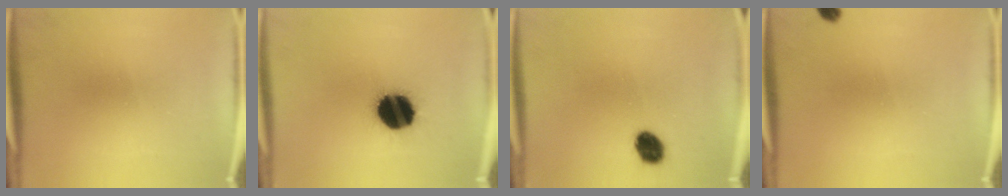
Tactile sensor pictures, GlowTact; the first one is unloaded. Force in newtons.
{"total": 16.6}
{"total": 5.6}
{"total": 1.5}